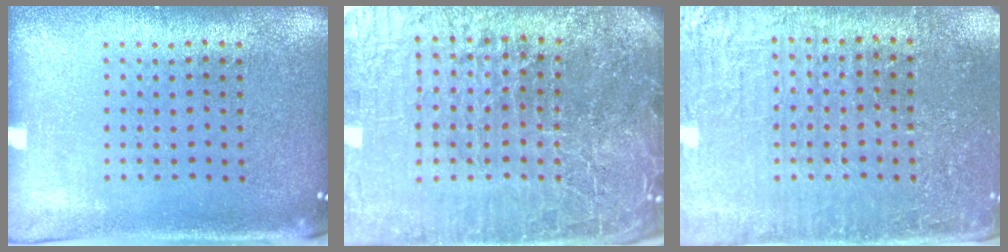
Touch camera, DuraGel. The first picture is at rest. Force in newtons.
{"total": 7.7, "press": 6.7, "slide": 3.9}
{"total": 3.9, "press": 3.7, "slide": 1.0}